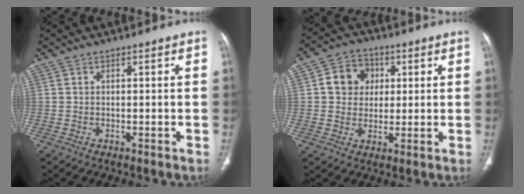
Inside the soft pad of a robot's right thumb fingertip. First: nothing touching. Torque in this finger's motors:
{"motor_torque": [0.03, 1.66, 0.73, -0.39, 0.01]}